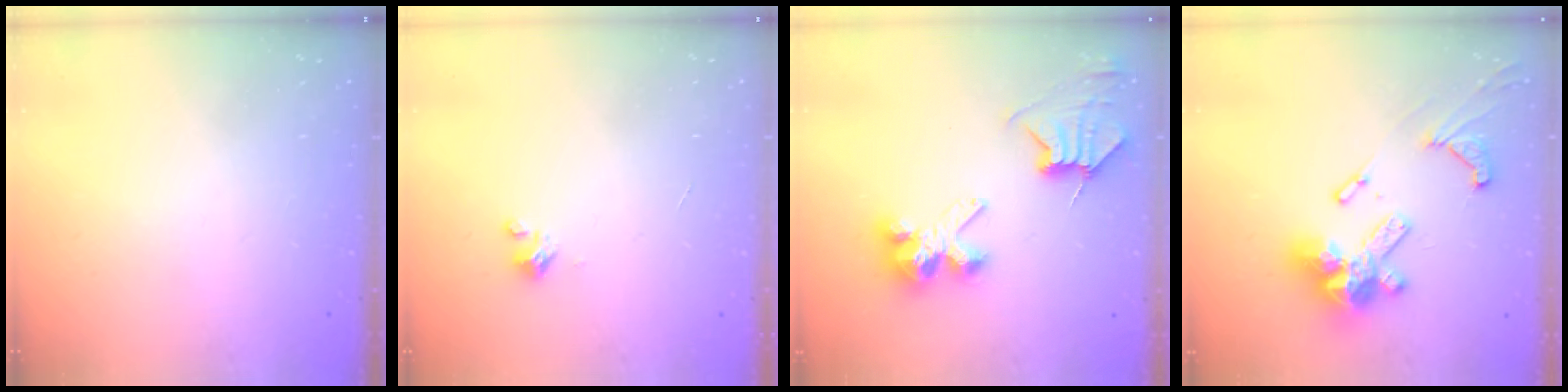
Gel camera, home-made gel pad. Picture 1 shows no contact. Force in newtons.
{"total": 2.0, "press": 2.0, "slide": 0.2}
{"total": 8.6, "press": 8.5, "slide": 1.1}
{"total": 18.7, "press": 18.6, "slide": 1.9}